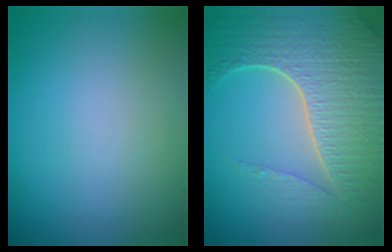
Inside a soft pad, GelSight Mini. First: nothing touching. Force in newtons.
{"total": 7.8, "press": 5.7, "slide": 5.3}